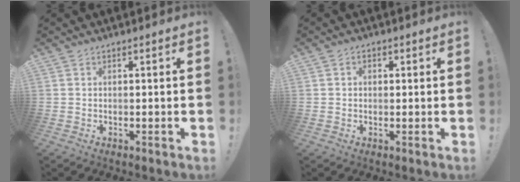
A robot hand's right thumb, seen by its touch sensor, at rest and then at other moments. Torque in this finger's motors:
{"motor_torque": [-0.24, -0.37, -0.44, 0.06, 0.08]}